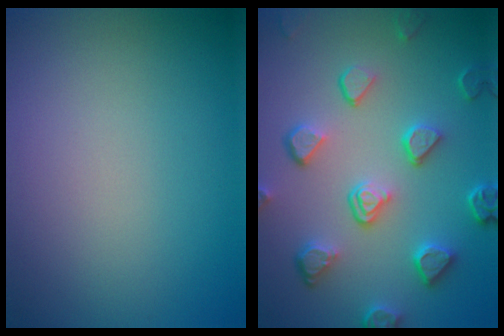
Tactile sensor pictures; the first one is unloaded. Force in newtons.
{"total": 5.3, "press": 4.1, "slide": 3.3}